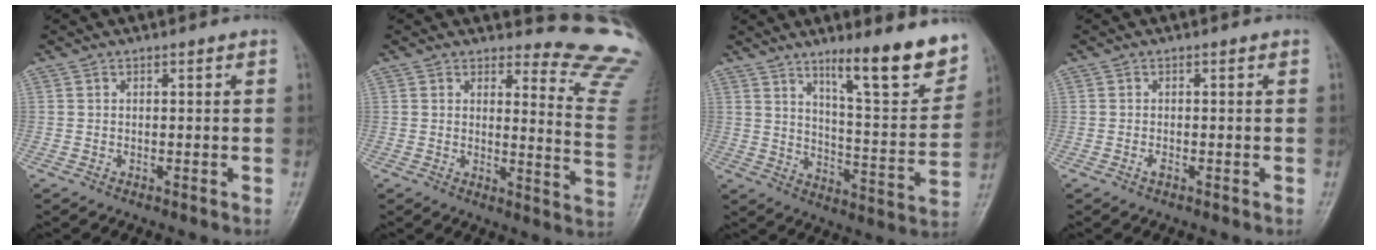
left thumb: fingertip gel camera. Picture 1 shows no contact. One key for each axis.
{"total": 13.6, "fx": 13.5, "fy": 1.2, "fz": 1.1, "tx": 0.025, "ty": -0.185, "tz": 0.123}
{"total": 17.2, "fx": 11.3, "fy": 3.4, "fz": 12.5, "tx": -0.146, "ty": -0.072, "tz": 0.177}
{"total": 0.7, "fx": -0.3, "fy": 0.1, "fz": 0.6, "tx": -0.013, "ty": -0.001, "tz": -0.006}